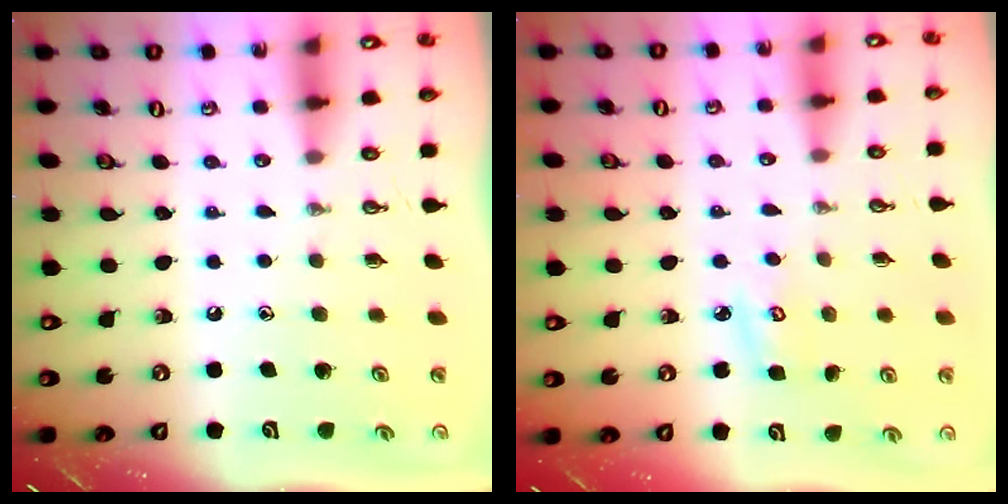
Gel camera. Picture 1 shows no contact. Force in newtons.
{"total": 4.5, "press": 4.5, "slide": 0.5}